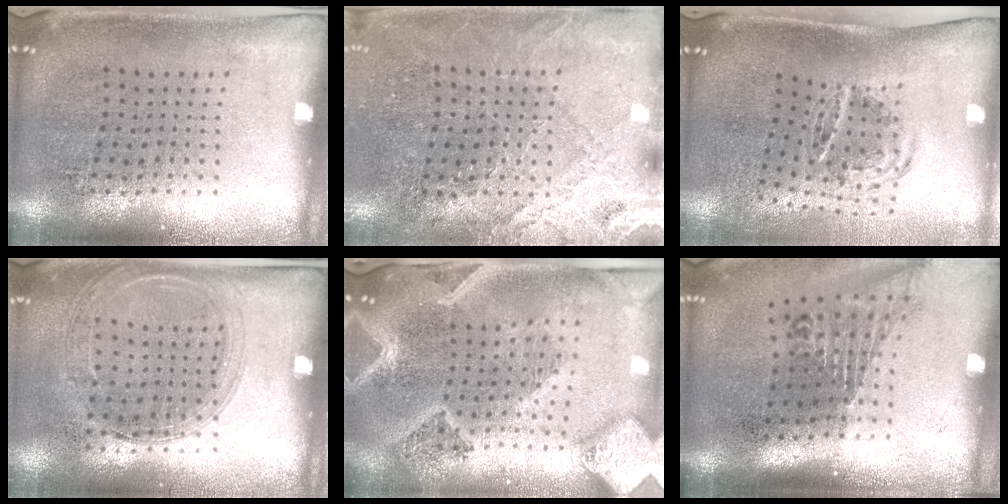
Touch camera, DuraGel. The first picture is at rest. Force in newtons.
{"total": 2.8, "press": 2.8, "slide": 0.2}
{"total": 1.2, "press": 1.0, "slide": 0.5}
{"total": 1.5, "press": 1.4, "slide": 0.3}
{"total": 3.5, "press": 2.8, "slide": 2.0}
{"total": 1.7, "press": 1.3, "slide": 1.1}